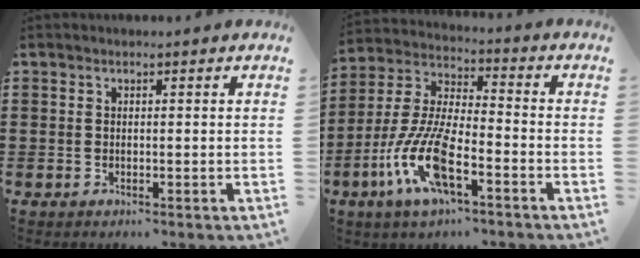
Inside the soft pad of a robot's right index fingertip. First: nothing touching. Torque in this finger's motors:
{"motor_torque": [2.14, 0.00, 1.06, 0.21]}